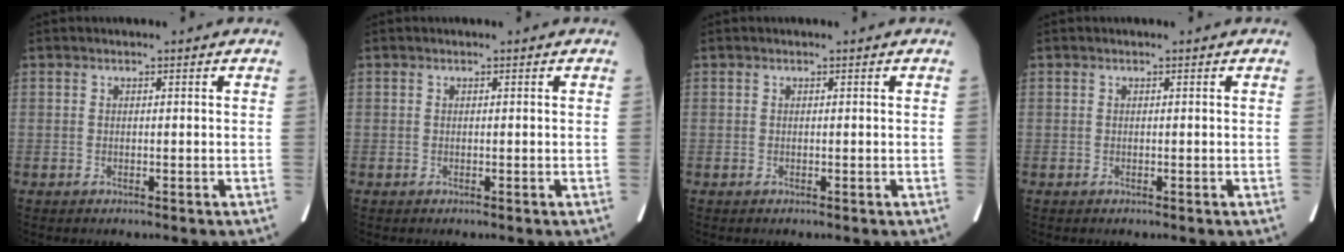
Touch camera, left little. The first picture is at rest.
{"total": 0.0}
{"total": 0.0}
{"total": 0.0}